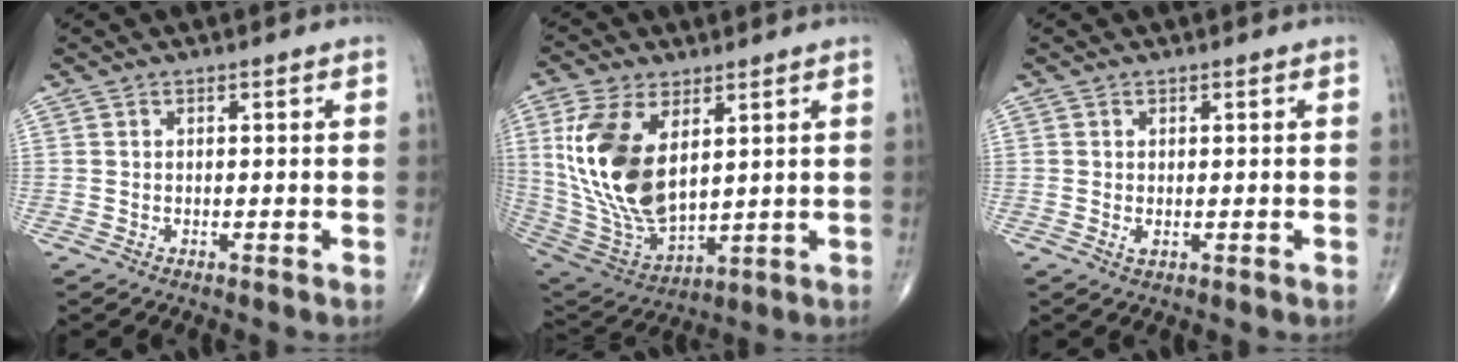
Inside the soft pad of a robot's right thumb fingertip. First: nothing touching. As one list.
[{"total": 18.6, "force": [4.6, 9.9, 15.0], "torque": [-0.296, -0.025, 0.103]}, {"total": 0.9, "force": [0.0, 0.5, 0.8], "torque": [-0.013, -0.003, 0.000]}]